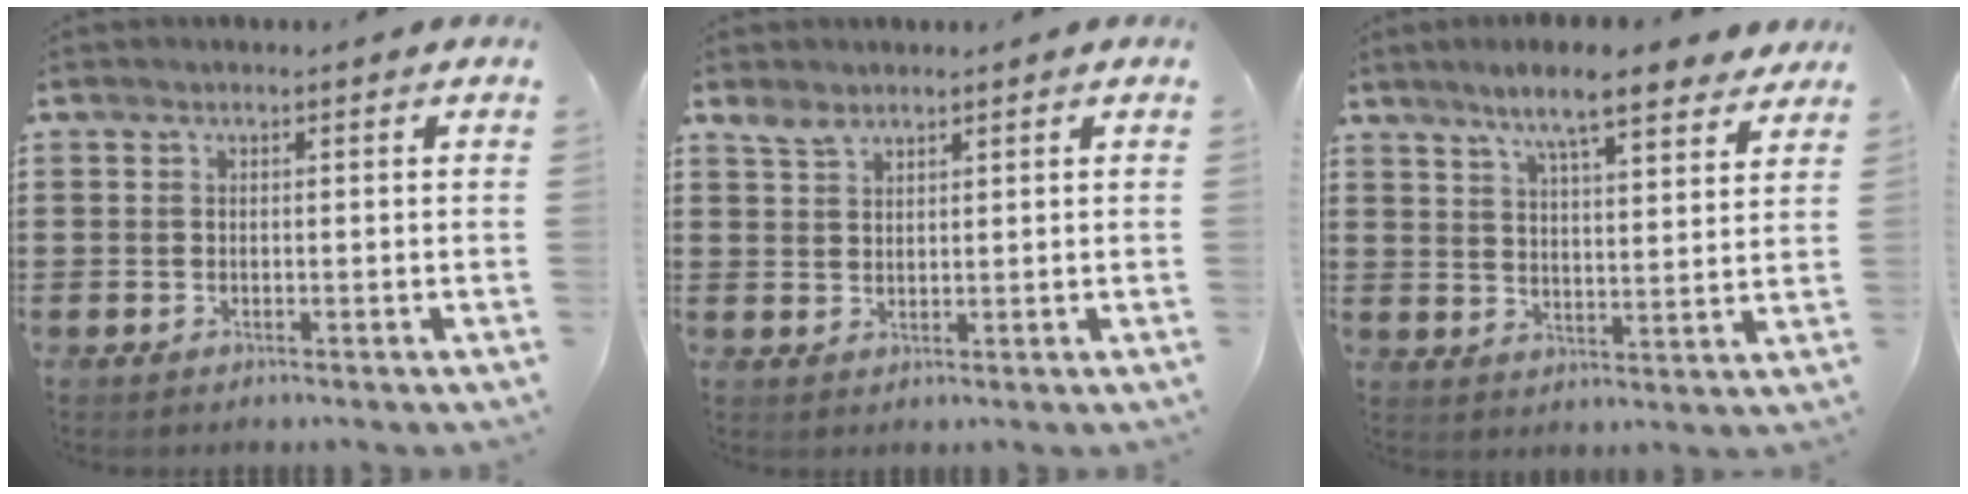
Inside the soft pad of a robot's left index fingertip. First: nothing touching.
{"total": 2.6, "force": [2.1, 1.2, 1.0], "torque": [-0.024, 0.002, 0.040]}
{"total": 7.8, "force": [6.5, 0.9, 4.3], "torque": [-0.089, -0.024, 0.109]}